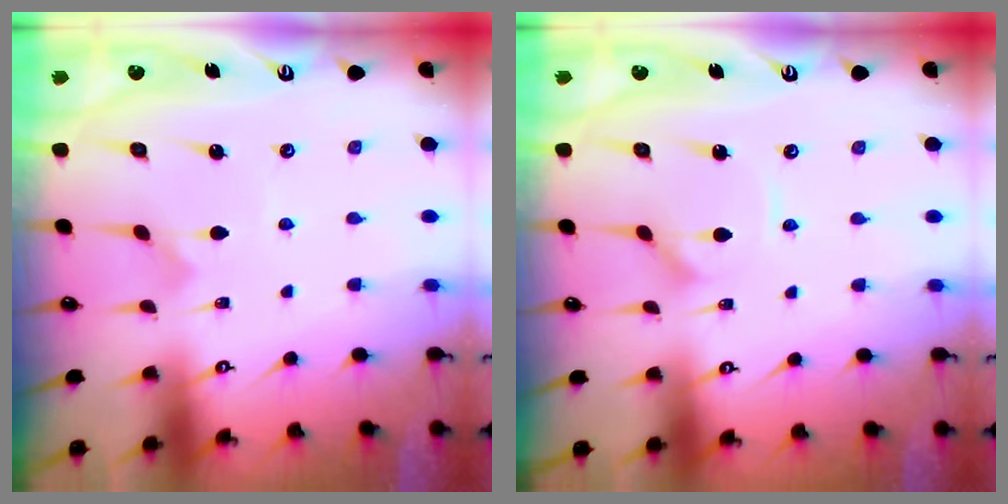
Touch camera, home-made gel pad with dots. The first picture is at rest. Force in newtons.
{"total": 2.2, "press": 2.2, "slide": 0.4}